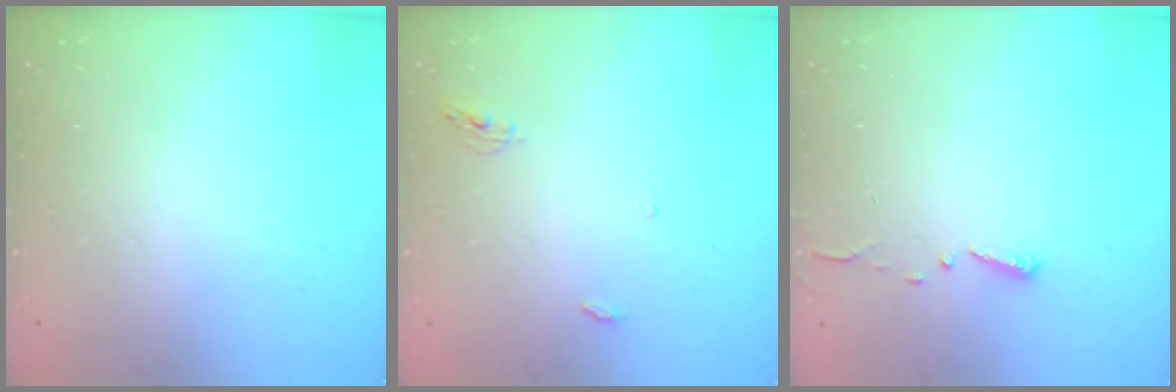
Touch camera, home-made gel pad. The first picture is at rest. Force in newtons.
{"total": 4.2, "press": 4.2, "slide": 0.4}
{"total": 3.0, "press": 2.9, "slide": 0.3}